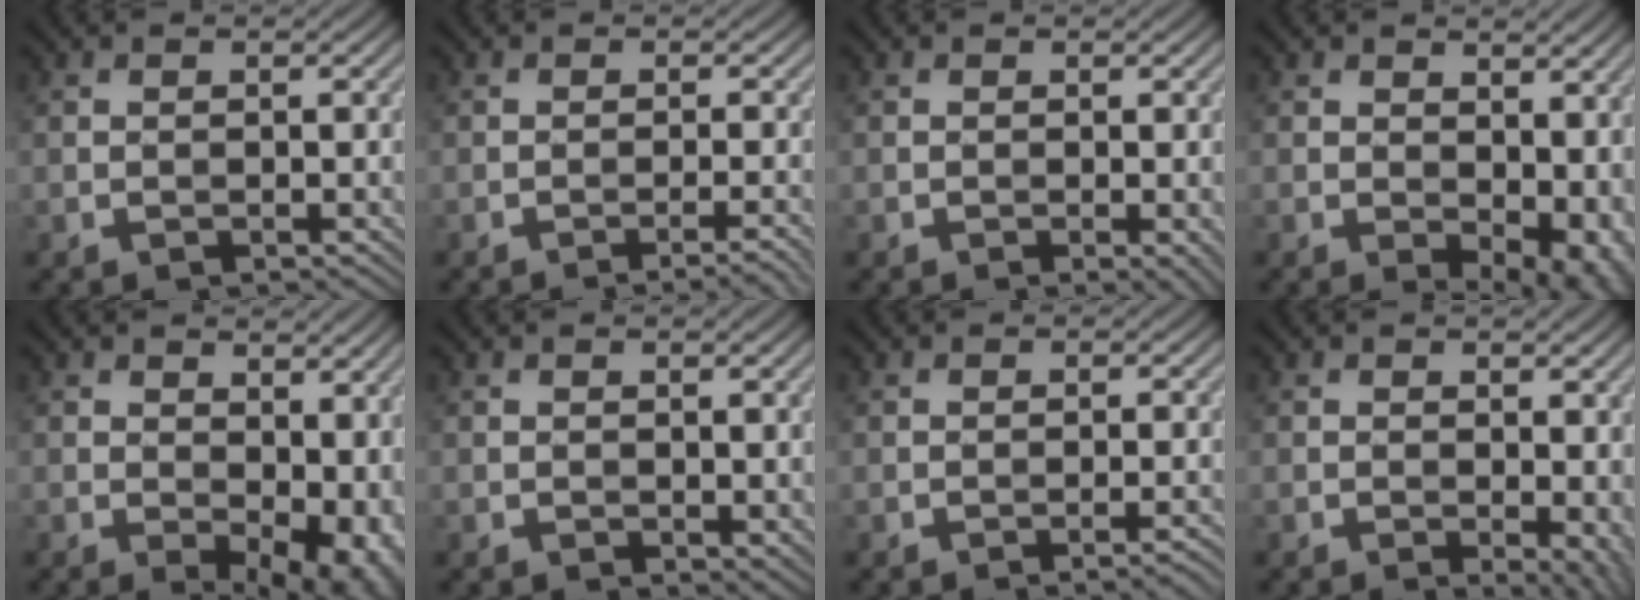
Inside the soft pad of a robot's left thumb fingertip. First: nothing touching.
{"total": 3.2, "force": [-1.6, 0.5, 2.7], "torque": [-0.035, 0.010, -0.033]}
{"total": 1.4, "force": [-0.4, 0.1, 1.3], "torque": [-0.021, -0.001, -0.007]}
{"total": 8.9, "force": [0.1, 5.2, 7.2], "torque": [-0.086, -0.014, 0.020]}
{"total": 11.4, "force": [-0.2, 6.5, 9.3], "torque": [-0.105, -0.018, 0.028]}
{"total": 1.0, "force": [0.2, 0.7, 0.7], "torque": [-0.009, -0.002, 0.008]}
{"total": 1.4, "force": [-0.6, 0.3, 1.2], "torque": [-0.010, 0.009, -0.017]}
{"total": 3.9, "force": [-0.2, 1.5, 3.6], "torque": [-0.043, -0.003, -0.002]}